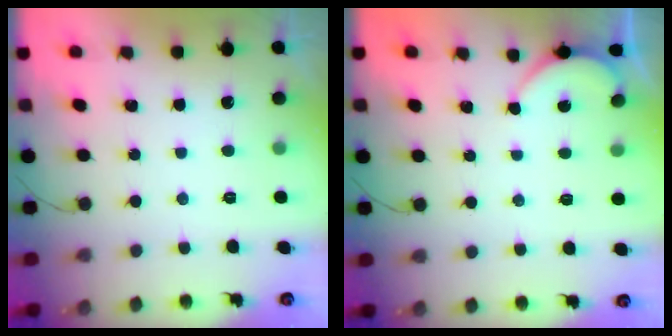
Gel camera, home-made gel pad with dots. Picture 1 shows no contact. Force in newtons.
{"total": 2.8, "press": 2.8, "slide": 0.3}